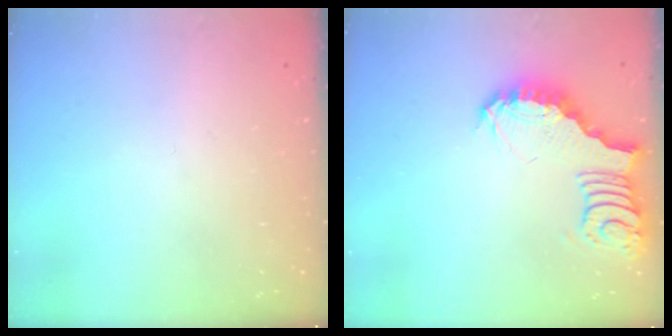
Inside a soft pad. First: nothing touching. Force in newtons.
{"total": 3.5, "press": 3.5, "slide": 0.6}